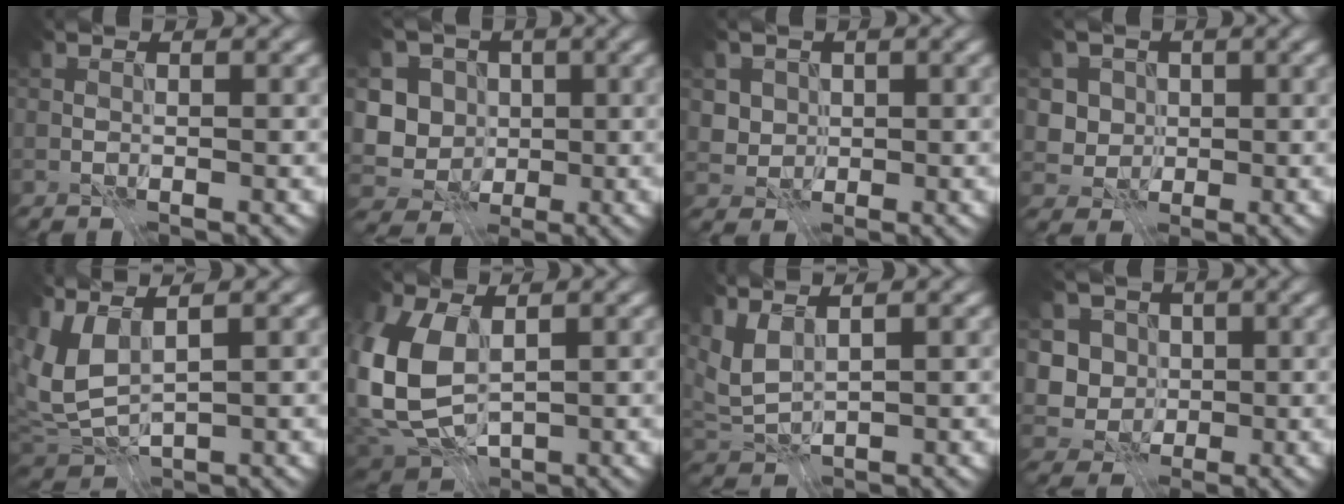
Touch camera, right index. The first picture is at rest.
{"total": 8.2, "force": [0.8, 7.5, 3.2], "torque": [-0.063, 0.015, -0.017]}
{"total": 3.4, "force": [1.3, 2.9, 1.0], "torque": [-0.022, -0.001, 0.030]}
{"total": 4.7, "force": [1.6, 4.2, 1.5], "torque": [-0.023, 0.003, 0.024]}
{"total": 4.6, "force": [1.9, 1.8, 3.8], "torque": [-0.098, 0.001, 0.041]}
{"total": 10.1, "force": [0.7, 6.8, 7.4], "torque": [-0.200, -0.015, 0.017]}
{"total": 3.0, "force": [1.8, 1.2, 2.1], "torque": [-0.060, 0.004, 0.041]}
{"total": 5.8, "force": [1.0, 5.3, 2.0], "torque": [-0.034, 0.009, 0.001]}